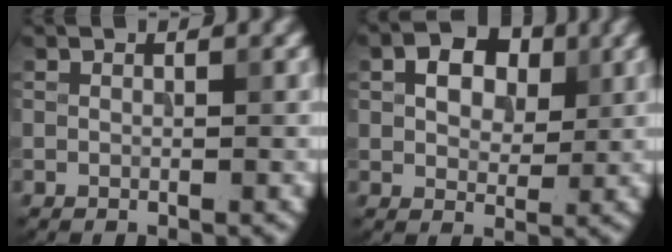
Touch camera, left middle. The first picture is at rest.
{"total": 4.3, "force": [1.4, 3.0, 2.7], "torque": [-0.047, 0.006, 0.017]}